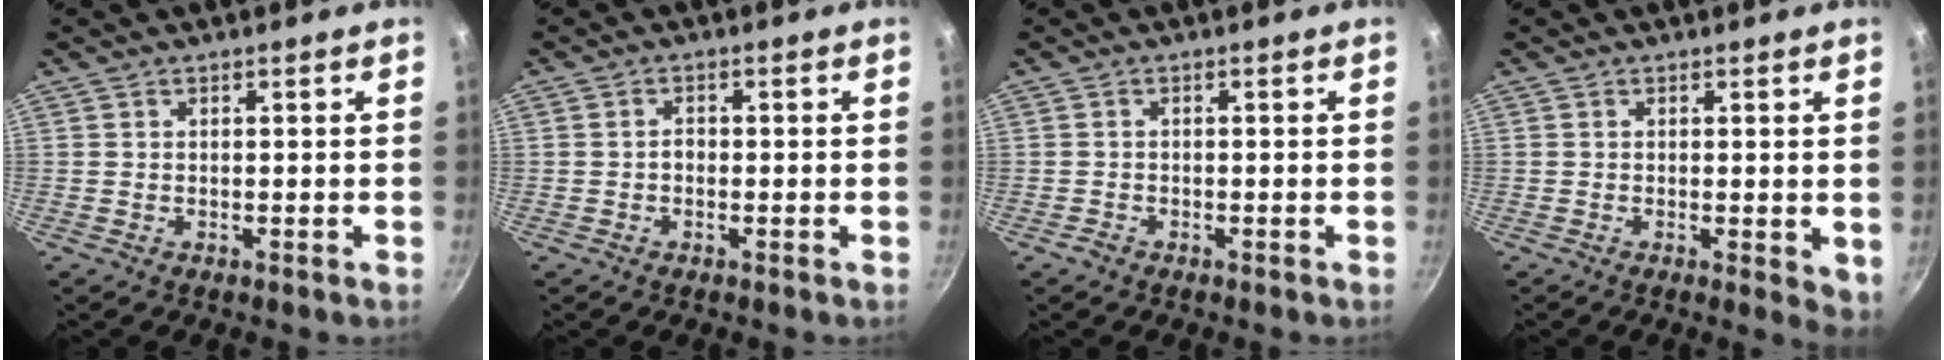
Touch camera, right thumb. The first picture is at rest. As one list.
[{"total": 1.4, "force": [-0.4, 1.0, 0.8], "torque": [-0.009, 0.010, -0.008]}, {"total": 1.0, "force": [-0.8, 0.5, 0.2], "torque": [-0.006, 0.009, -0.016]}, {"total": 3.5, "force": [-0.1, 1.4, 3.2], "torque": [-0.038, -0.012, -0.001]}]